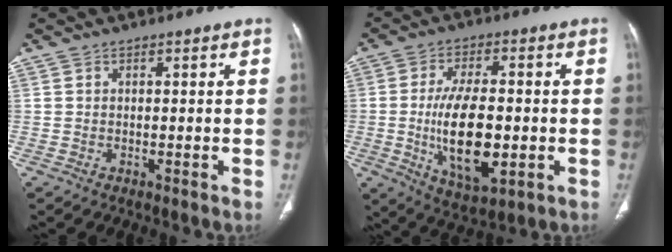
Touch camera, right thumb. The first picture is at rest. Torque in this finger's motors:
{"motor_torque": [2.18, 2.83, 1.88, -0.89, 0.70]}